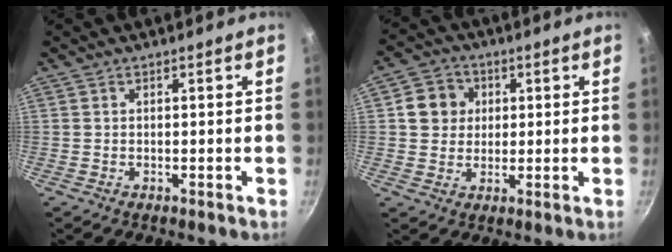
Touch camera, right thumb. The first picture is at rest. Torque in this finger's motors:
{"motor_torque": [0.16, 1.72, 0.64, -0.43, 0.00]}